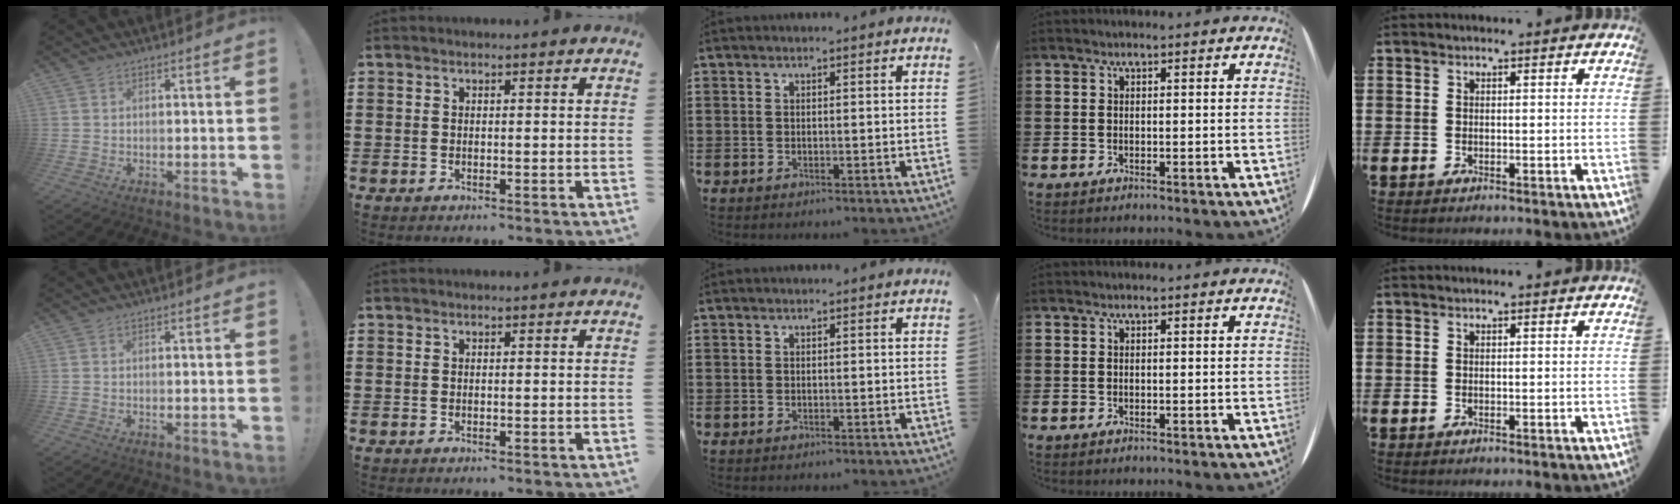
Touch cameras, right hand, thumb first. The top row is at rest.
{}